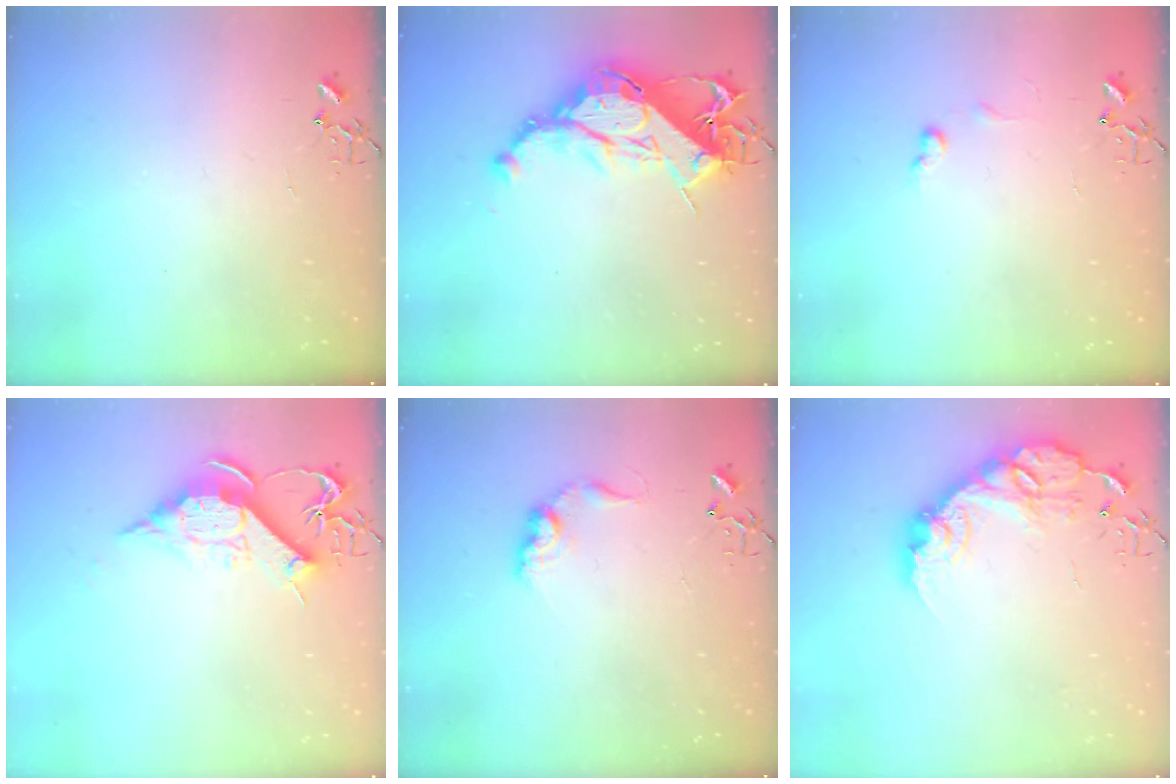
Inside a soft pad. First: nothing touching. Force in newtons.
{"total": 21.6, "press": 21.5, "slide": 2.2}
{"total": 5.7, "press": 5.7, "slide": 0.7}
{"total": 11.6, "press": 11.6, "slide": 0.2}
{"total": 10.0, "press": 10.0, "slide": 0.2}
{"total": 15.8, "press": 15.8, "slide": 0.5}